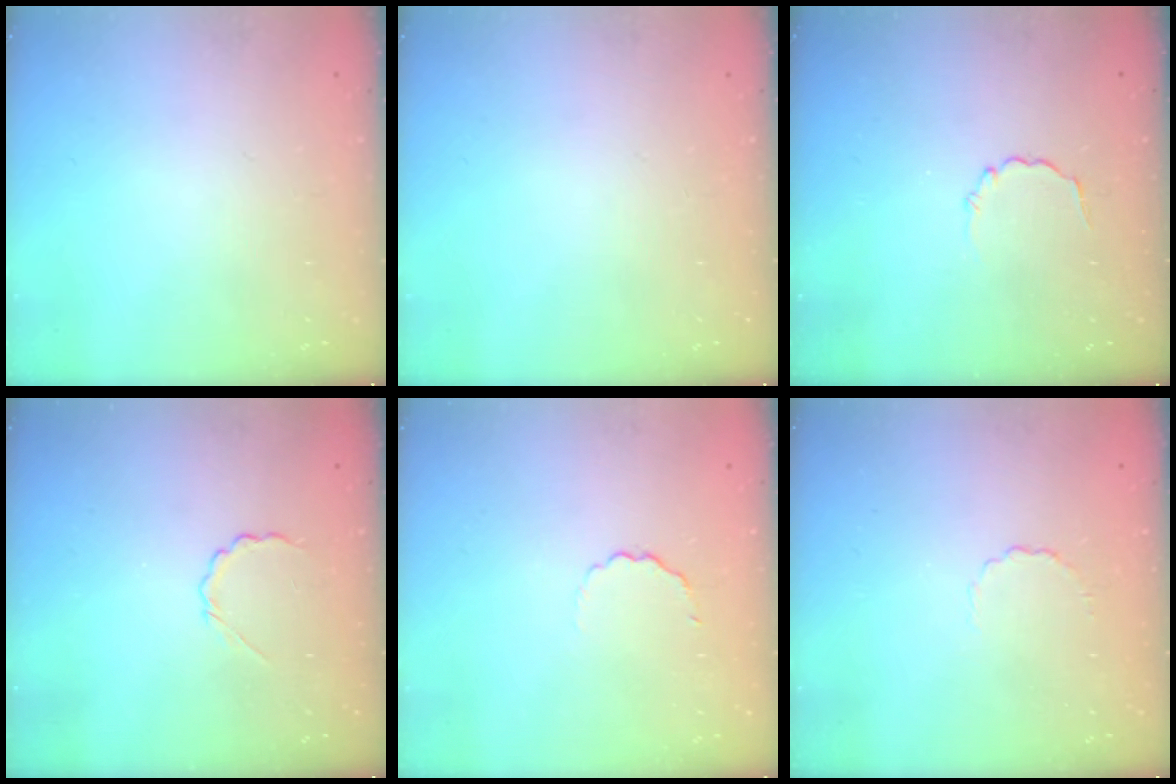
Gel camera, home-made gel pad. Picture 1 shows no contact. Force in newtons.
{"total": 0.0}
{"total": 2.1, "press": 1.9, "slide": 0.9}
{"total": 4.0, "press": 3.8, "slide": 1.1}
{"total": 2.6, "press": 2.5, "slide": 0.8}
{"total": 2.6, "press": 2.4, "slide": 1.0}